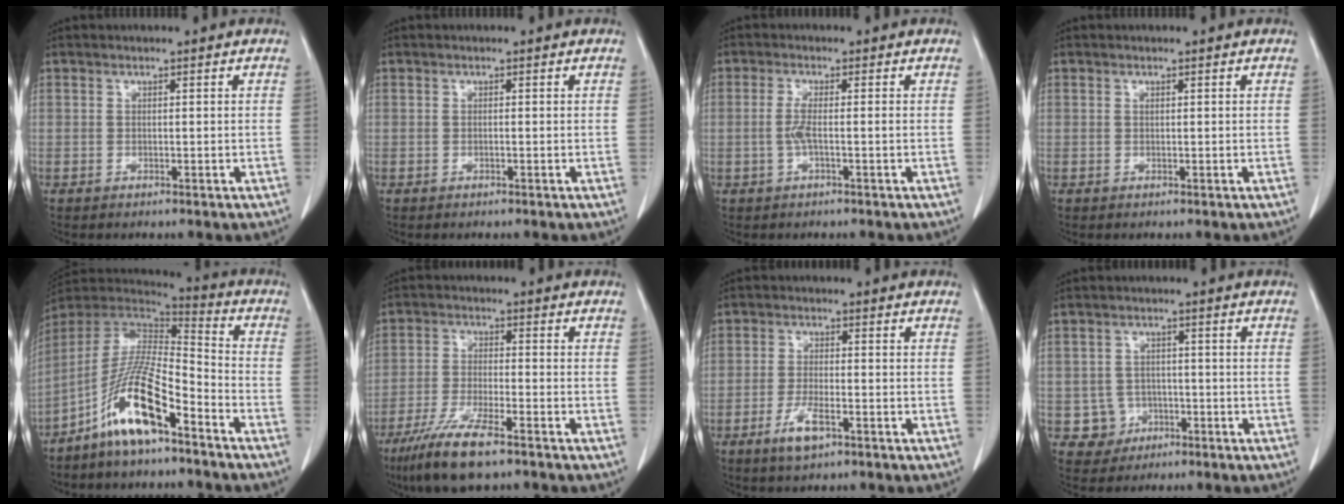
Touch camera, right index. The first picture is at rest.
{"total": 0.0}
{"total": 2.5, "force": [-0.5, 0.0, 2.5], "torque": [-0.052, 0.002, -0.009]}
{"total": 0.0}
{"total": 13.7, "force": [-8.3, 2.3, 10.7], "torque": [-0.209, -0.002, -0.154]}
{"total": 9.9, "force": [-6.9, 1.4, 7.0], "torque": [-0.137, -0.025, -0.123]}
{"total": 4.5, "force": [-2.4, 1.1, 3.7], "torque": [-0.073, -0.003, -0.041]}
{"total": 4.2, "force": [-1.2, 4.0, -0.1], "torque": [0.013, 0.015, -0.013]}